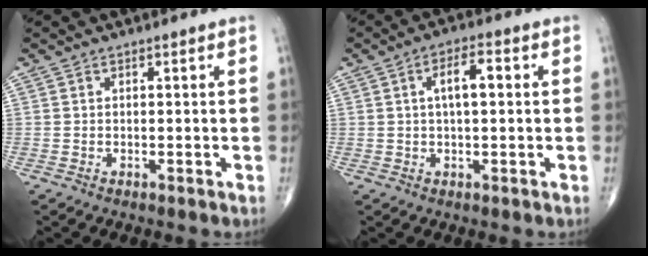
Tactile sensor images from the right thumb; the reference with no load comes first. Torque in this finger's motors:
{"motor_torque": [0.43, 1.99, 0.76, 0.02, 0.06]}